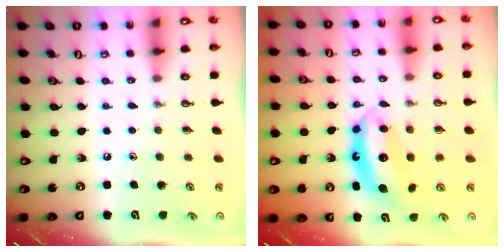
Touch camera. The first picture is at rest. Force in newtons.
{"total": 7.0, "press": 7.0, "slide": 0.5}